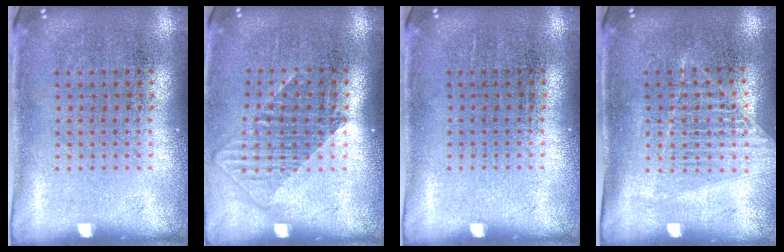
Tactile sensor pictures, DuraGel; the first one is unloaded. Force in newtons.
{"total": 1.2, "press": 1.0, "slide": 0.8}
{"total": 0.0}
{"total": 1.2, "press": 1.1, "slide": 0.5}